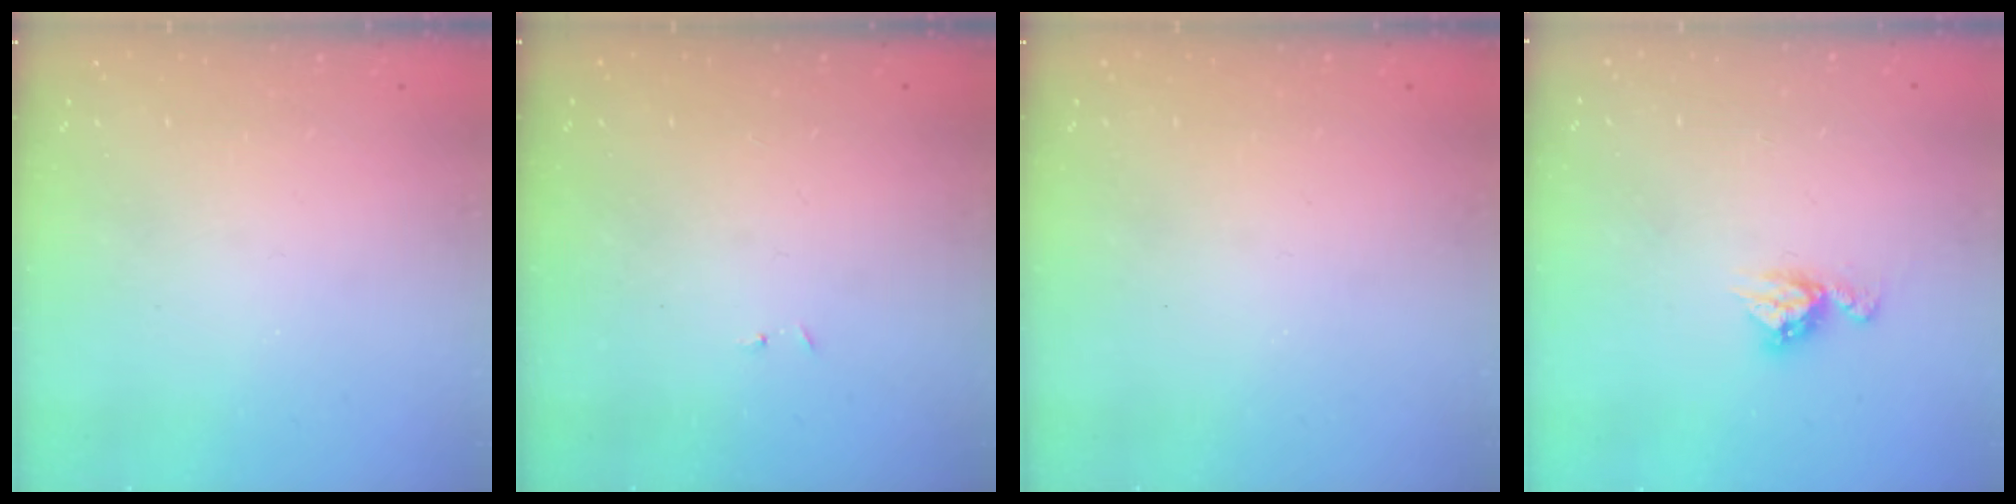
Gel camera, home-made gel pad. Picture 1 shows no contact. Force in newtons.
{"total": 2.9, "press": 2.9, "slide": 0.4}
{"total": 0.0}
{"total": 7.2, "press": 7.1, "slide": 0.6}